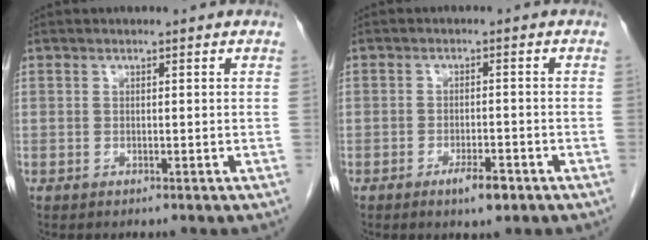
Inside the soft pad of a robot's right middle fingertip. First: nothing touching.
{"total": 3.6, "force": [-2.2, 1.0, 2.7], "torque": [-0.047, -0.001, -0.032]}